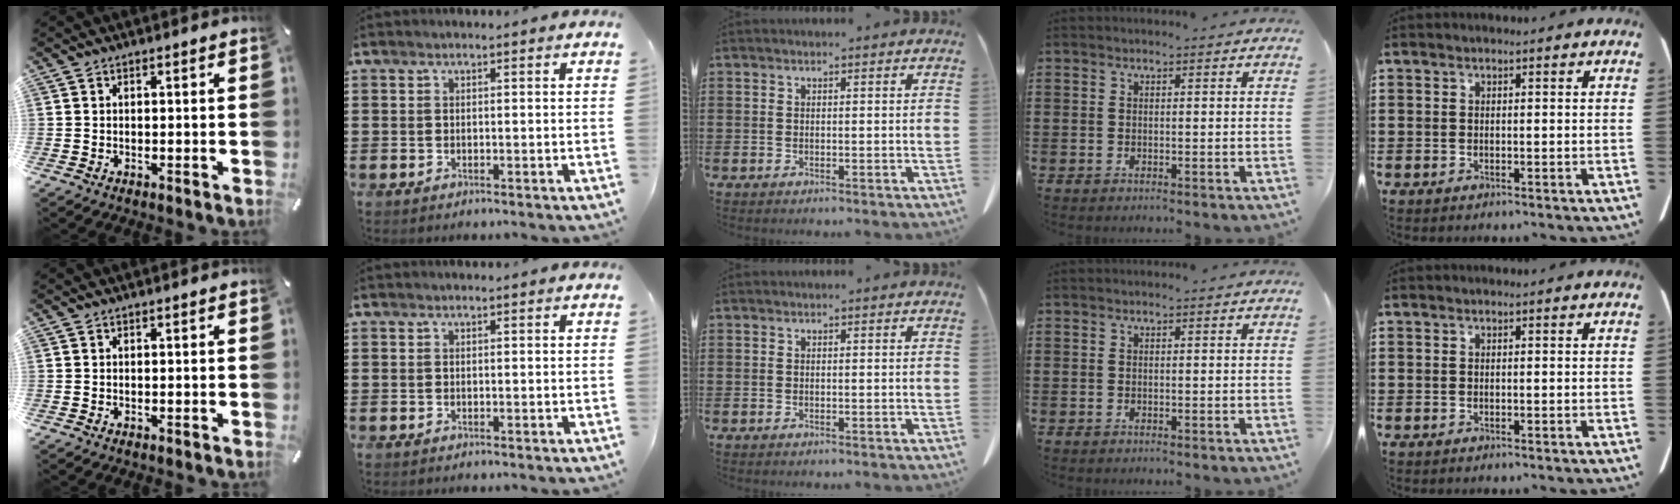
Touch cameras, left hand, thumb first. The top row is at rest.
{}